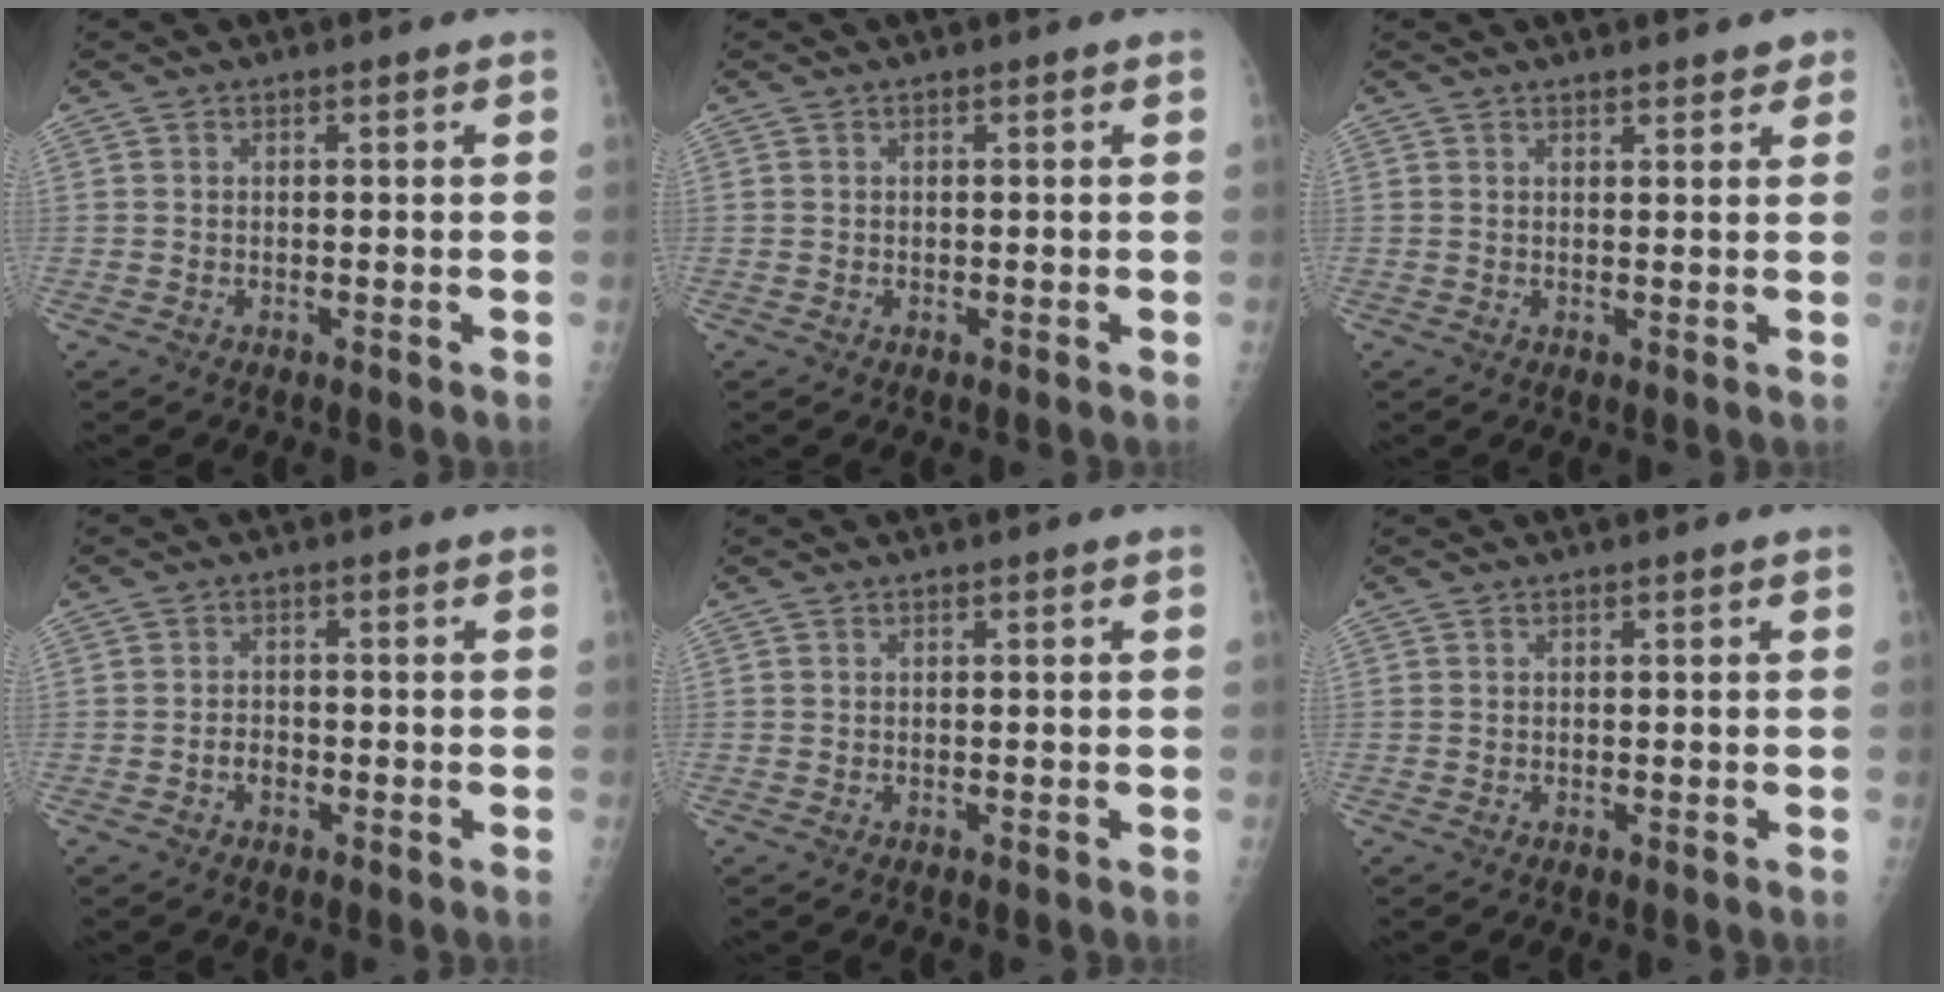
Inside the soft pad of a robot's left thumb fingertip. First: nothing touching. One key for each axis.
{"total": 0.0}
{"total": 2.3, "fx": 1.9, "fy": 0.8, "fz": 1.0, "tx": 0.002, "ty": -0.006, "tz": 0.021}
{"total": 2.1, "fx": -1.0, "fy": 1.5, "fz": 1.1, "tx": -0.010, "ty": 0.009, "tz": -0.019}
{"total": 0.0}
{"total": 0.0}